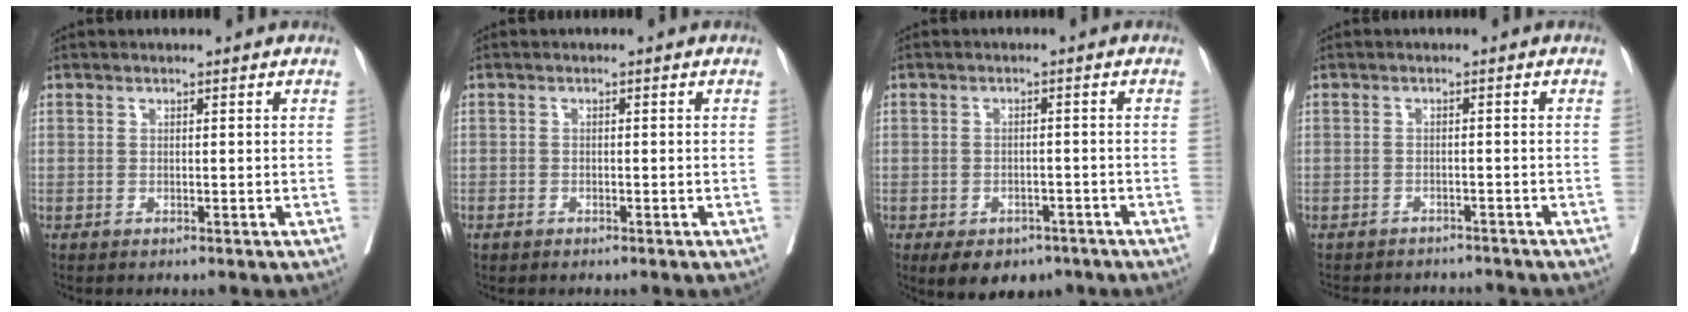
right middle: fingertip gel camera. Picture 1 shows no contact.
{"total": 0.9, "force": [-0.6, 0.6, 0.2], "torque": [-0.006, 0.003, -0.012]}
{"total": 8.1, "force": [-5.4, 4.9, 3.4], "torque": [-0.044, 0.007, -0.074]}
{"total": 7.6, "force": [-7.1, 2.4, 1.2], "torque": [-0.018, 0.004, -0.088]}